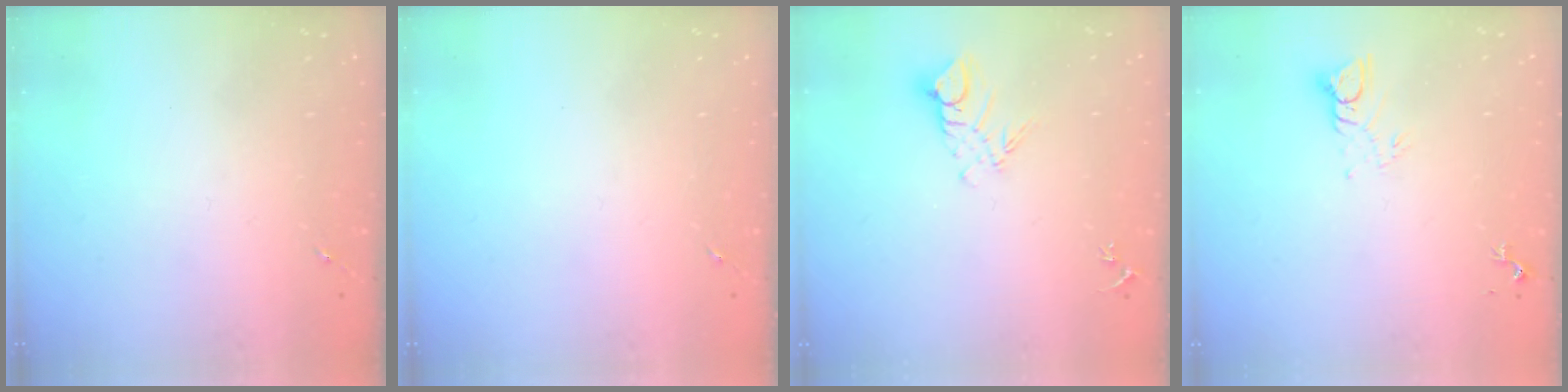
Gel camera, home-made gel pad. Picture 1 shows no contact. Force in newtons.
{"total": 0.0}
{"total": 7.9, "press": 7.8, "slide": 0.8}
{"total": 4.4, "press": 4.4, "slide": 0.4}